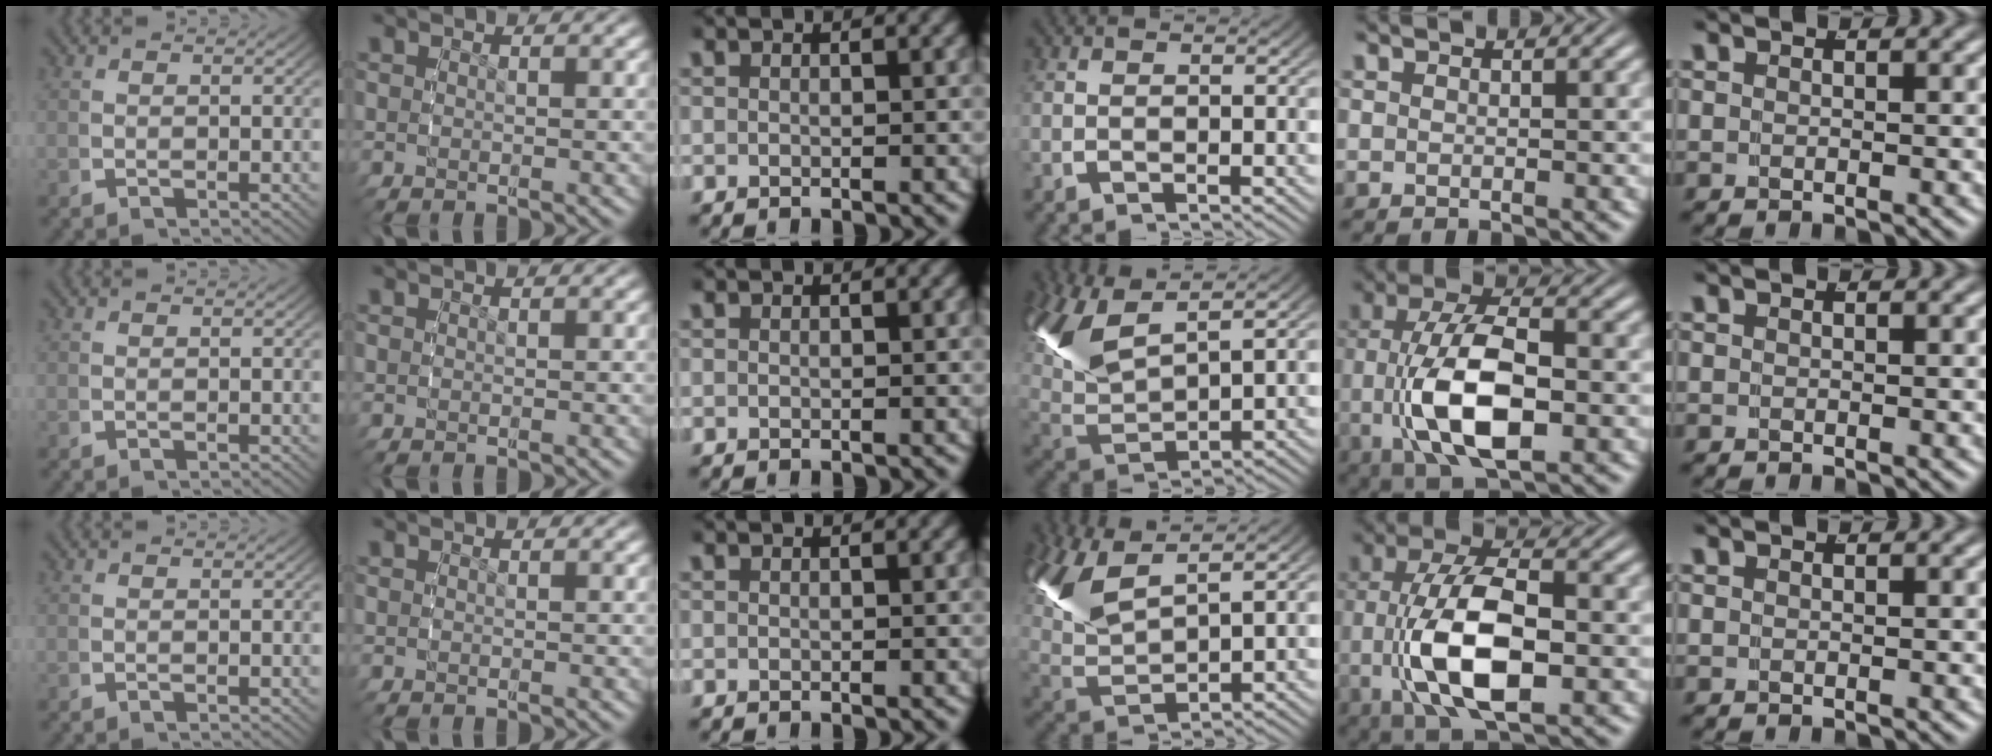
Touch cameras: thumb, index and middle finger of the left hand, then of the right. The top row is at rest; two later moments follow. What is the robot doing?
{"motion": "grasp_and_lifting", "object": "bottle cap"}